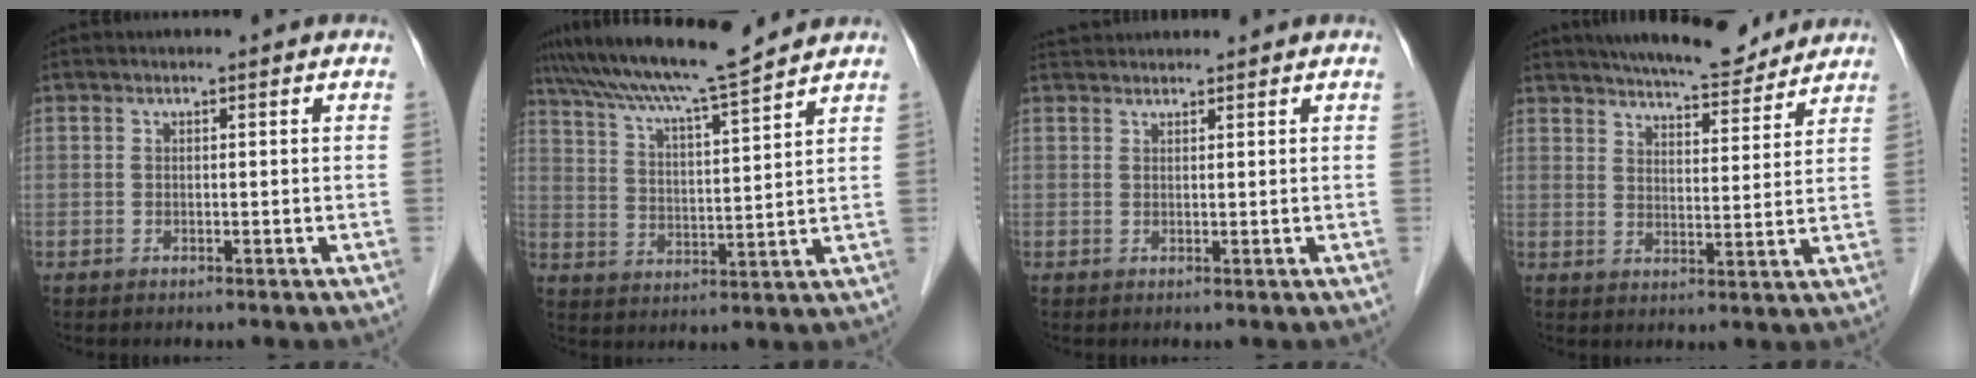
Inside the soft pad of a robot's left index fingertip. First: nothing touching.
{"total": 13.1, "force": [11.6, -0.6, 6.1], "torque": [-0.113, 0.010, 0.192]}
{"total": 2.5, "force": [2.4, 0.3, 0.2], "torque": [-0.006, 0.026, 0.047]}
{"total": 12.4, "force": [11.6, 2.1, 3.9], "torque": [-0.056, -0.003, 0.164]}